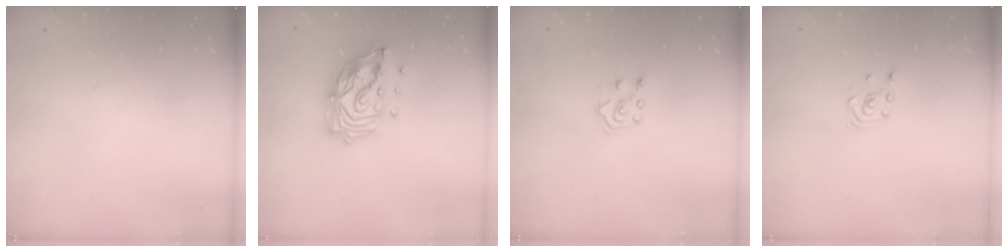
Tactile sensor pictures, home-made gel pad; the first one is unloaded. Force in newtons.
{"total": 16.7, "press": 16.6, "slide": 1.1}
{"total": 6.0, "press": 6.0, "slide": 0.4}
{"total": 2.8, "press": 2.6, "slide": 1.0}